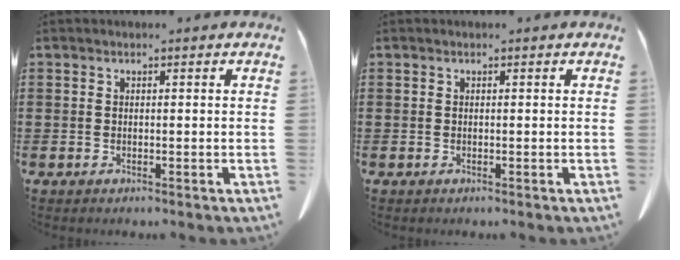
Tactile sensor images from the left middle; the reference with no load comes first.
{"total": 0.0}